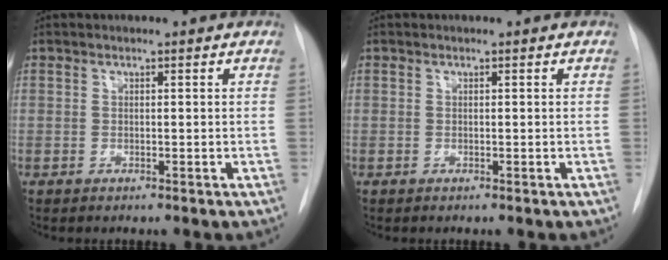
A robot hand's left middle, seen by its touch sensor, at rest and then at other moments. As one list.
[{"total": 0.0}]